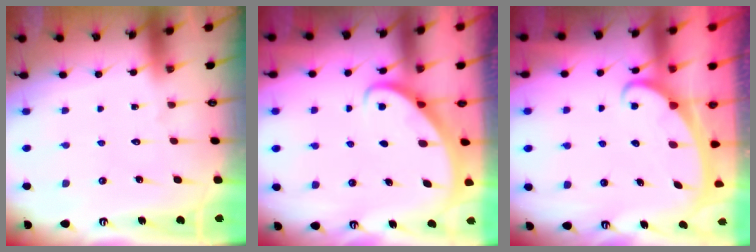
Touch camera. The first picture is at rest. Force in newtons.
{"total": 3.0, "press": 3.0, "slide": 0.2}
{"total": 2.3, "press": 2.3, "slide": 0.3}